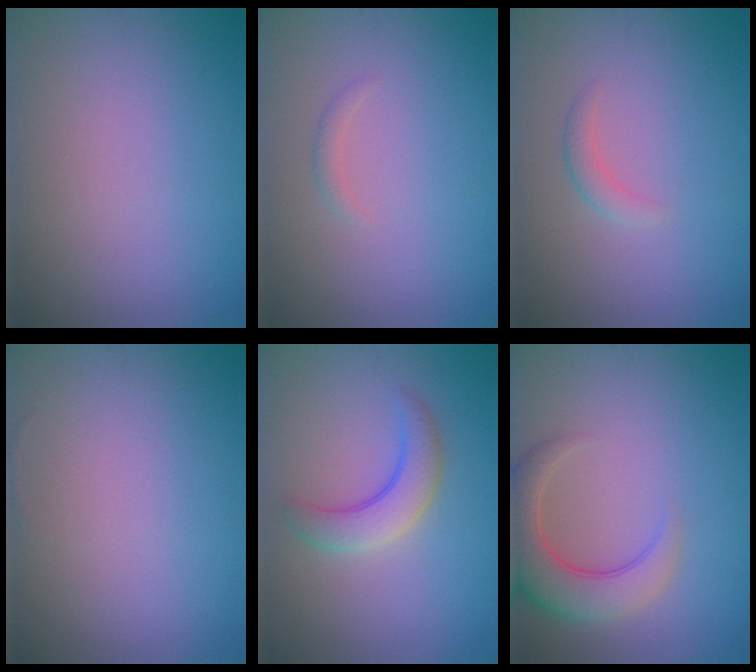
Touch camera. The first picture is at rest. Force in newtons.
{"total": 0.7, "press": 0.7, "slide": 0.0}
{"total": 1.2, "press": 1.2, "slide": 0.0}
{"total": 0.0}
{"total": 3.5, "press": 3.5, "slide": 0.3}
{"total": 5.4, "press": 5.4, "slide": 0.6}